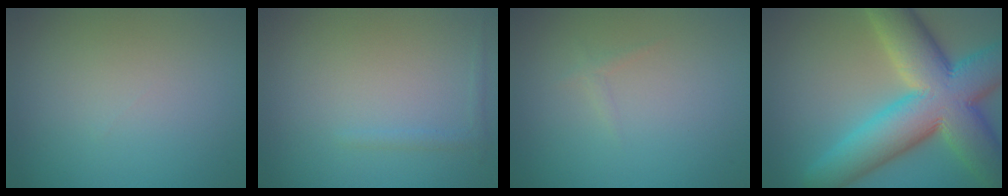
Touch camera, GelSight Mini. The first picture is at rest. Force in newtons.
{"total": 0.8, "press": 0.8, "slide": 0.1}
{"total": 0.5, "press": 0.5, "slide": 0.0}
{"total": 14.0, "press": 14.0, "slide": 0.9}